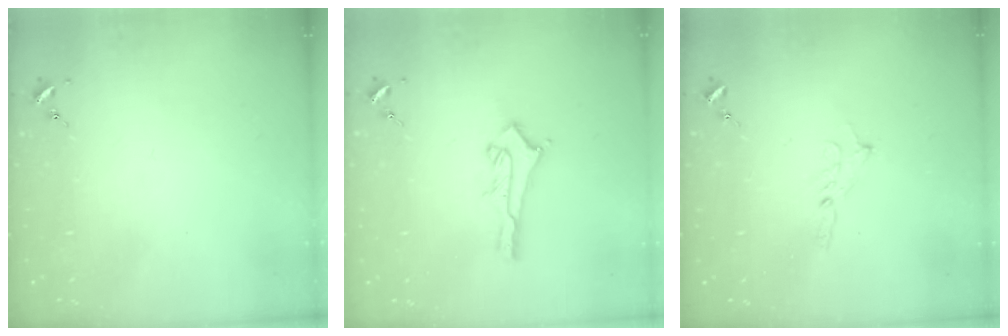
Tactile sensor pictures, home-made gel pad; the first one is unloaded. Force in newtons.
{"total": 12.5, "press": 12.5, "slide": 1.2}
{"total": 2.5, "press": 2.5, "slide": 0.2}